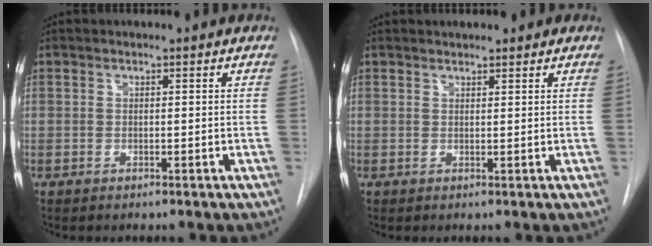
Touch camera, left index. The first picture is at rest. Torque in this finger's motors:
{"motor_torque": [0.11, -0.31, -0.20, 0.00]}